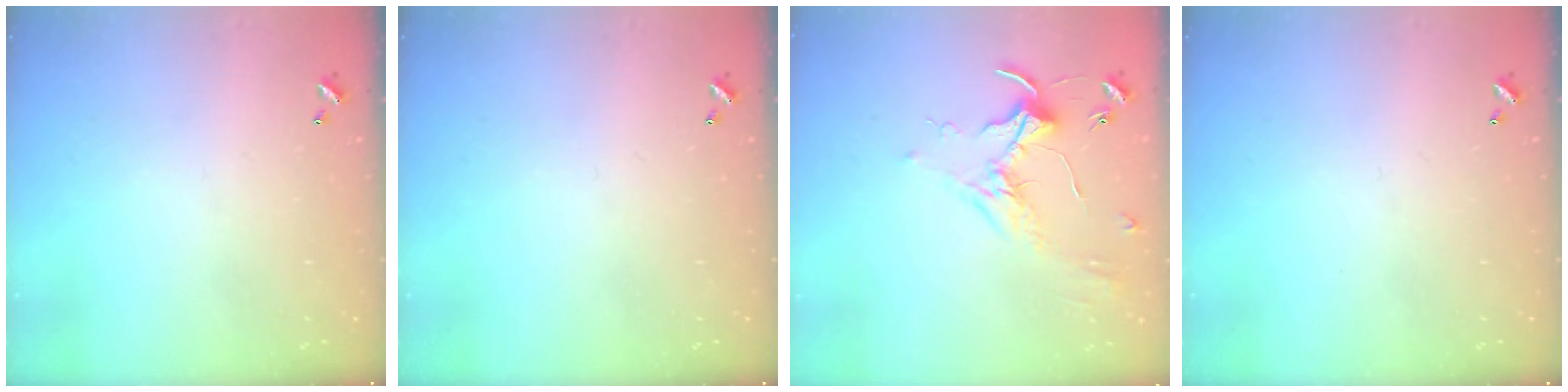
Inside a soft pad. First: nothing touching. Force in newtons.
{"total": 0.0}
{"total": 1.8, "press": 1.8, "slide": 0.4}
{"total": 0.0}